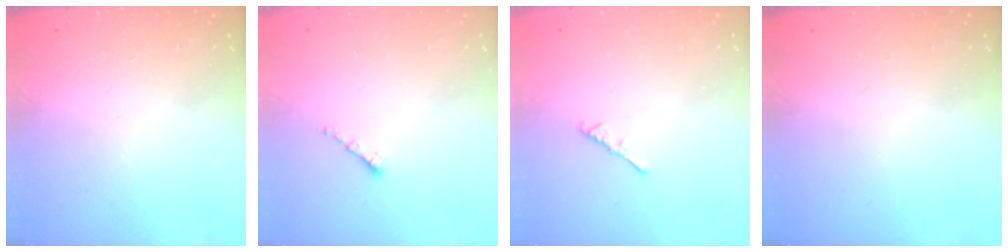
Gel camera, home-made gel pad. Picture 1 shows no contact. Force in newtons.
{"total": 1.4, "press": 1.2, "slide": 0.6}
{"total": 2.6, "press": 2.6, "slide": 0.6}
{"total": 0.0}